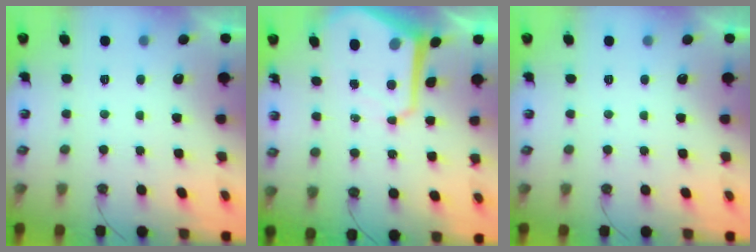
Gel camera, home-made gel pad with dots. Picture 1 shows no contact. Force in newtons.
{"total": 11.4, "press": 11.3, "slide": 1.1}
{"total": 0.0}